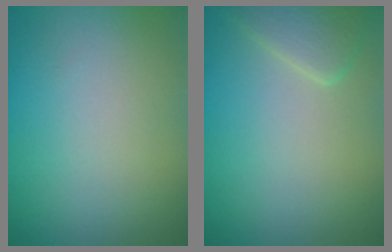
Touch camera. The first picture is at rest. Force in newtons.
{"total": 2.2, "press": 2.2, "slide": 0.2}